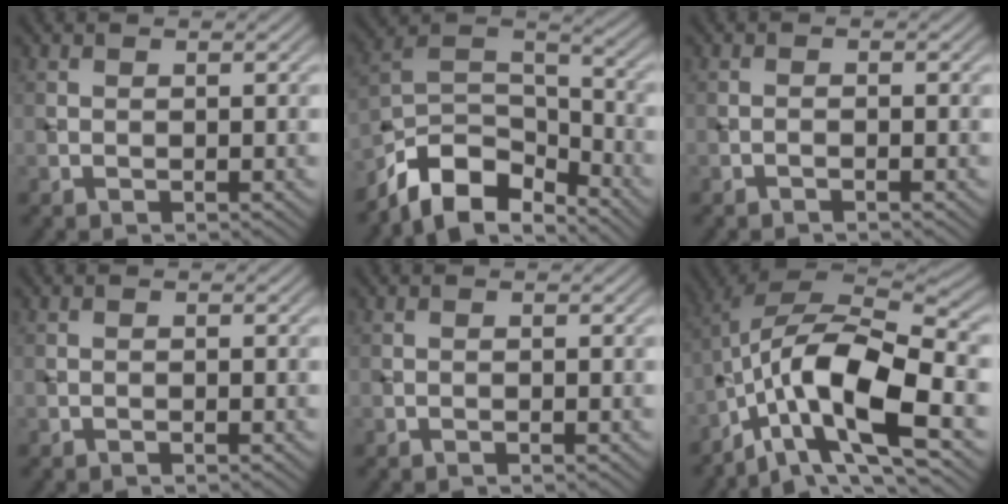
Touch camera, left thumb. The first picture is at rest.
{"total": 10.9, "force": [-8.0, 4.7, 5.7], "torque": [-0.108, -0.003, -0.161]}
{"total": 0.7, "force": [-0.6, 0.0, 0.4], "torque": [-0.007, 0.003, -0.013]}
{"total": 0.0}
{"total": 0.0}
{"total": 15.4, "force": [-6.0, 5.4, 13.1], "torque": [-0.244, 0.000, -0.119]}